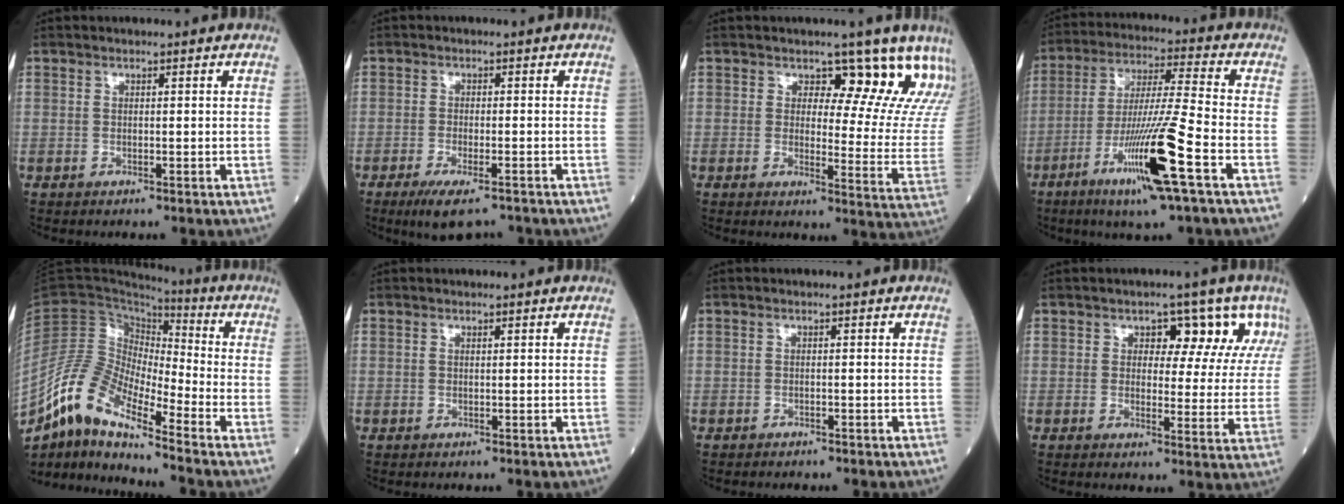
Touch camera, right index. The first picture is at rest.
{"total": 6.1, "force": [-4.6, 1.3, 3.8], "torque": [-0.062, -0.012, -0.074]}
{"total": 12.7, "force": [10.2, 4.1, 6.4], "torque": [-0.054, -0.042, 0.089]}
{"total": 14.6, "force": [-6.4, -0.9, 13.1], "torque": [-0.258, -0.020, -0.116]}
{"total": 10.6, "force": [-8.2, 2.2, 6.4], "torque": [-0.147, 0.019, -0.155]}
{"total": 0.0}
{"total": 1.4, "force": [-1.3, 0.6, 0.3], "torque": [-0.008, 0.000, -0.018]}
{"total": 8.5, "force": [4.1, 4.6, 5.9], "torque": [-0.053, 0.016, 0.042]}